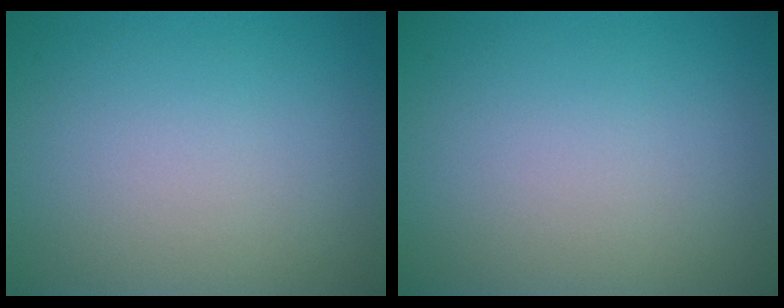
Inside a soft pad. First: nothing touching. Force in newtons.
{"total": 0.0}